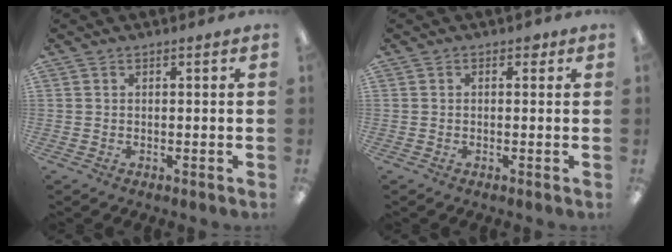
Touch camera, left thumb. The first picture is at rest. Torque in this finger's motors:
{"motor_torque": [0.00, 0.11, 0.58, -0.08, 0.00]}